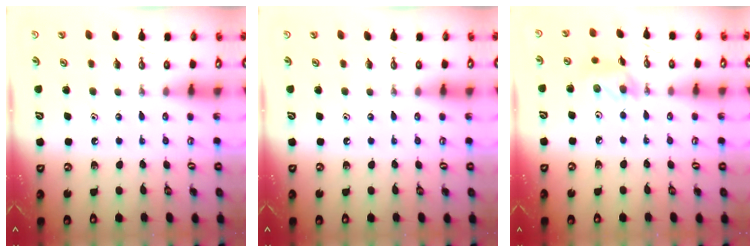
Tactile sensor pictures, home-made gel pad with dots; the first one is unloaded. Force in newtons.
{"total": 0.0}
{"total": 7.5, "press": 7.4, "slide": 0.9}